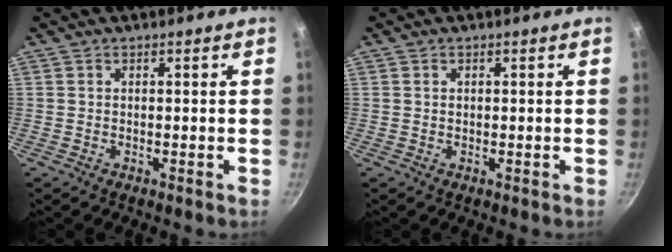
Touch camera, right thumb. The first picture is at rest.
{"total": 0.5, "force": [0.2, 0.4, 0.3], "torque": [-0.004, -0.001, 0.003]}